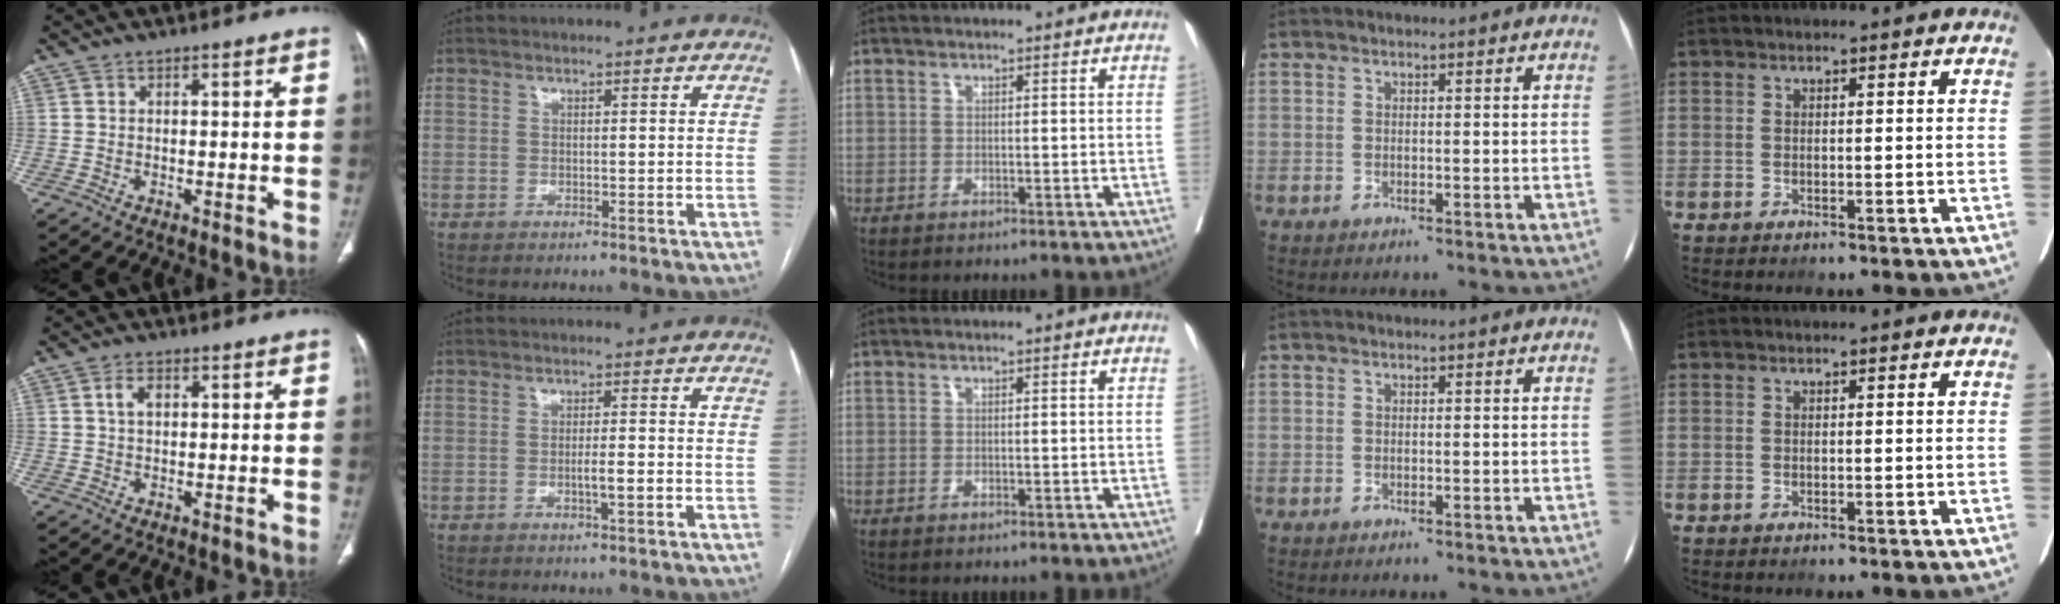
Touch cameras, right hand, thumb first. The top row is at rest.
{"thumb": {"total": 2.8, "force": [0.8, 1.7, 2.1], "torque": [-0.036, 0.007, 0.015]}, "index": {"total": 2.5, "force": [-0.8, 0.1, 2.3], "torque": [-0.038, -0.001, -0.013]}}